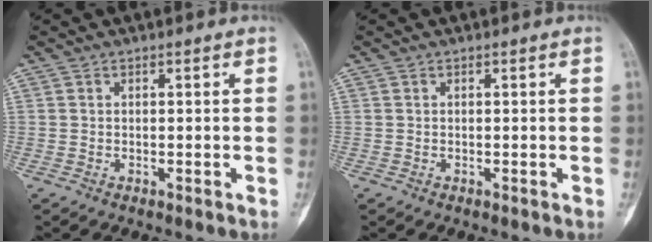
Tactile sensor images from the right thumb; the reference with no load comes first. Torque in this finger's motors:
{"motor_torque": [0.01, 0.00, 0.00, 0.00, 0.08]}